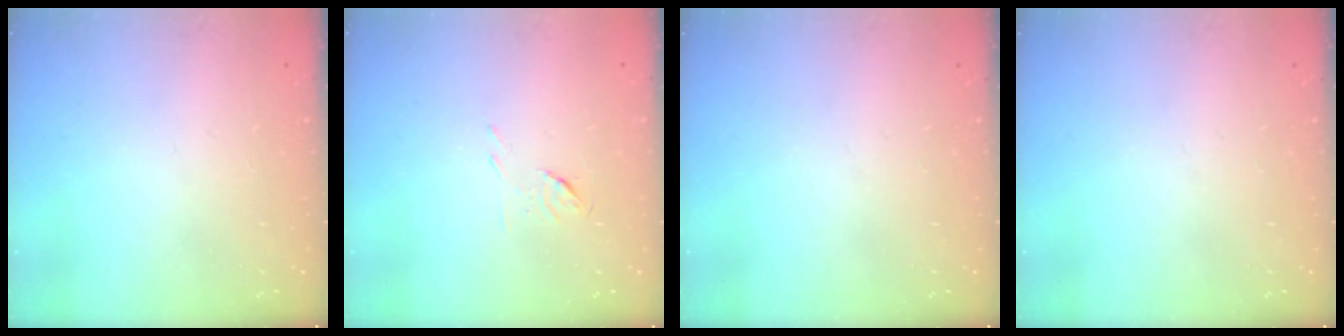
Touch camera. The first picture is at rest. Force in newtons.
{"total": 4.1, "press": 3.9, "slide": 1.2}
{"total": 0.0}
{"total": 0.0}